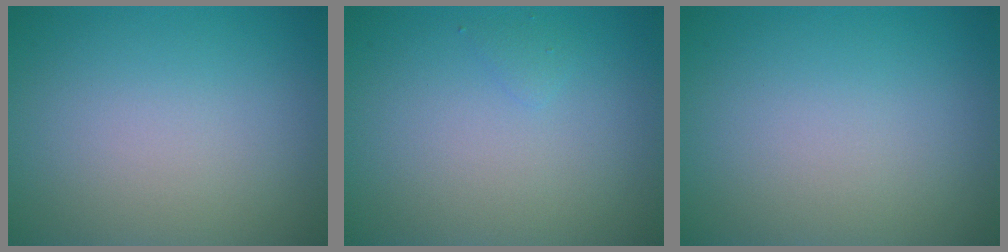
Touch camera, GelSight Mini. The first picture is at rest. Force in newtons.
{"total": 0.6, "press": 0.6, "slide": 0.0}
{"total": 0.0}